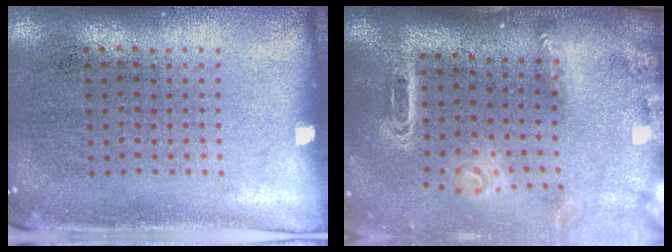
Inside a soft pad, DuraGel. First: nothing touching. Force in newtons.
{"total": 2.9, "press": 2.1, "slide": 2.1}